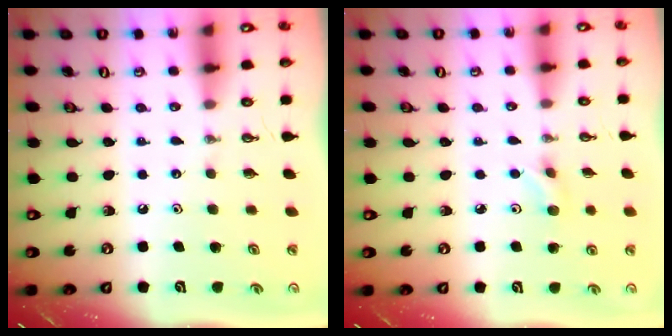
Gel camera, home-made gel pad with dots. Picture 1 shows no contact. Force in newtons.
{"total": 3.6, "press": 3.6, "slide": 0.6}